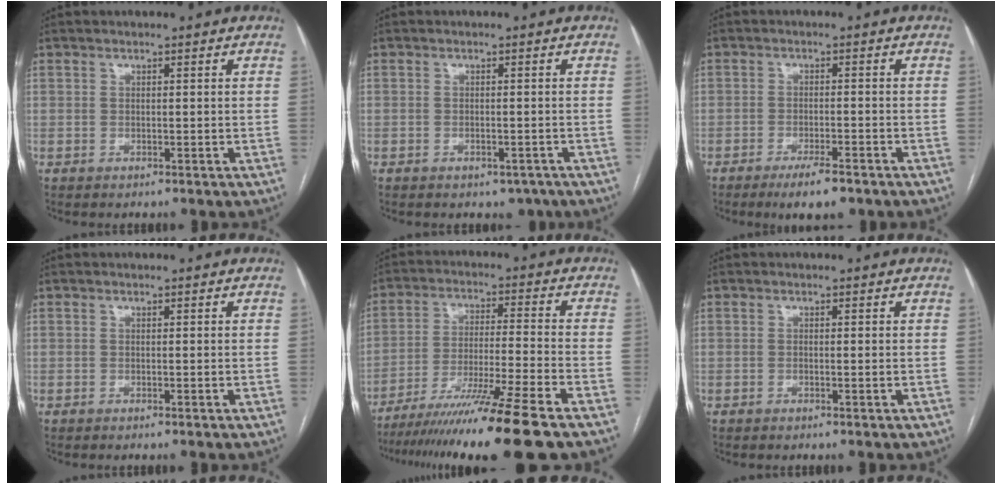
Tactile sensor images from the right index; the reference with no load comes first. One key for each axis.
{"total": 2.9, "fx": -2.1, "fy": 1.6, "fz": 1.1, "tx": -0.007, "ty": 0.003, "tz": -0.021}
{"total": 5.3, "fx": -3.8, "fy": 1.1, "fz": 3.6, "tx": -0.062, "ty": -0.006, "tz": -0.058}
{"total": 0.0}
{"total": 17.1, "fx": -13.3, "fy": -2.3, "fz": 10.5, "tx": -0.171, "ty": -0.044, "tz": -0.222}
{"total": 0.0}